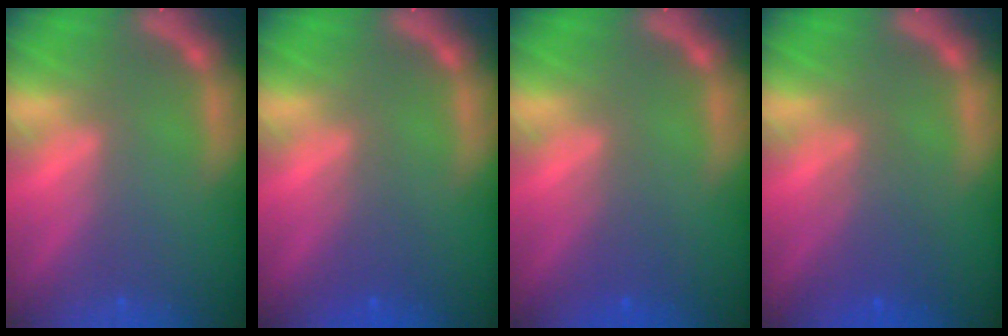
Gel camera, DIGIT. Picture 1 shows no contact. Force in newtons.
{"total": 2.0}
{"total": 2.0}
{"total": 3.1}